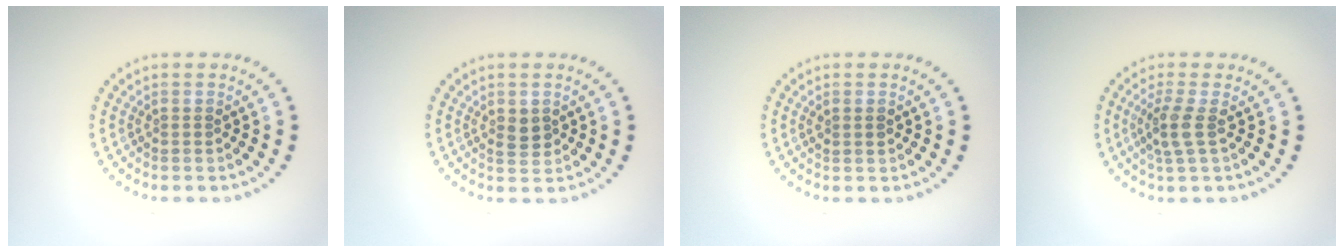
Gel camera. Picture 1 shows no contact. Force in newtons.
{"total": 1.6, "press": 1.6, "slide": 0.4}
{"total": 0.9, "press": 0.8, "slide": 0.2}
{"total": 2.3, "press": 1.8, "slide": 1.4}